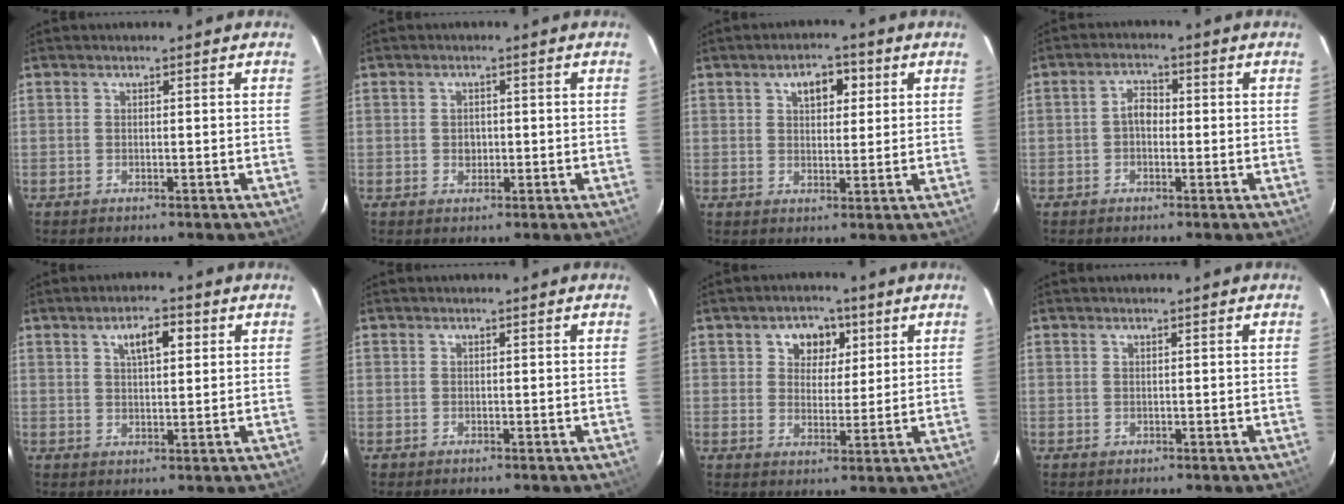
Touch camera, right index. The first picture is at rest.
{"total": 1.9, "force": [-0.2, 1.7, 0.7], "torque": [-0.011, 0.003, -0.003]}
{"total": 5.4, "force": [2.3, 3.1, 3.8], "torque": [-0.057, 0.017, 0.038]}
{"total": 2.9, "force": [-0.5, 2.0, 2.0], "torque": [-0.036, 0.012, -0.010]}
{"total": 5.3, "force": [2.3, 2.1, 4.3], "torque": [-0.072, 0.012, 0.041]}
{"total": 0.6, "force": [-0.1, 0.6, -0.1], "torque": [0.001, 0.003, -0.001]}
{"total": 6.2, "force": [2.6, 4.9, 2.8], "torque": [-0.042, 0.008, 0.043]}
{"total": 0.0}